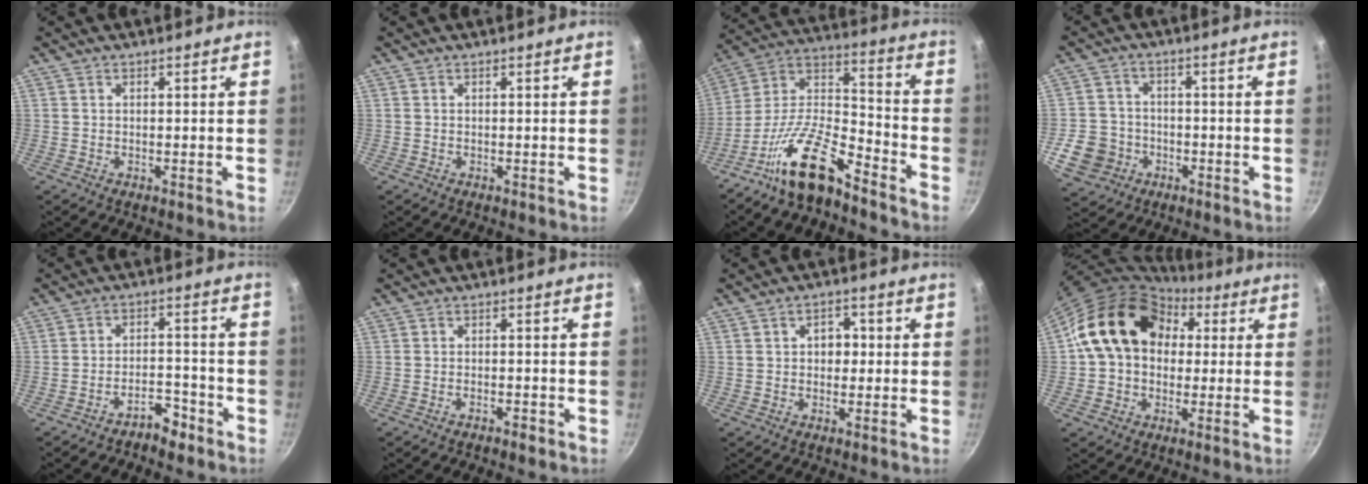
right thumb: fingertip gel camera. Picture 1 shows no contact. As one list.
[{"total": 0.0}, {"total": 16.4, "force": [-11.2, 5.8, 10.5], "torque": [-0.187, 0.097, -0.226]}, {"total": 8.9, "force": [-3.3, 7.7, 3.1], "torque": [-0.038, 0.025, -0.058]}, {"total": 5.0, "force": [-3.9, 2.1, 2.2], "torque": [-0.019, 0.041, -0.064]}, {"total": 1.8, "force": [-1.3, 0.6, 1.0], "torque": [-0.020, 0.016, -0.021]}, {"total": 4.1, "force": [0.2, 3.1, 2.7], "torque": [-0.016, 0.009, -0.002]}, {"total": 16.7, "force": [4.1, 12.9, 9.8], "torque": [-0.129, 0.027, 0.057]}]